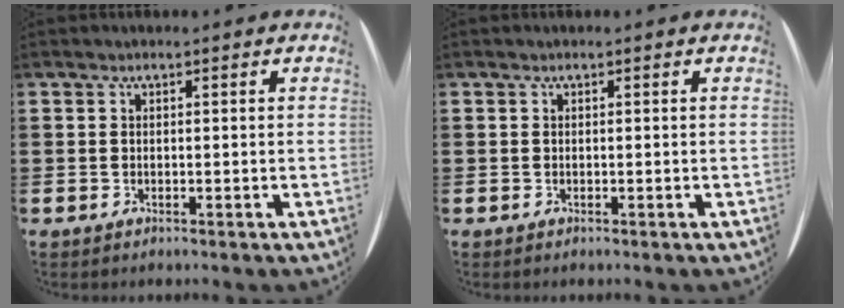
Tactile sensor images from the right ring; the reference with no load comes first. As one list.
[{"total": 0.0}]